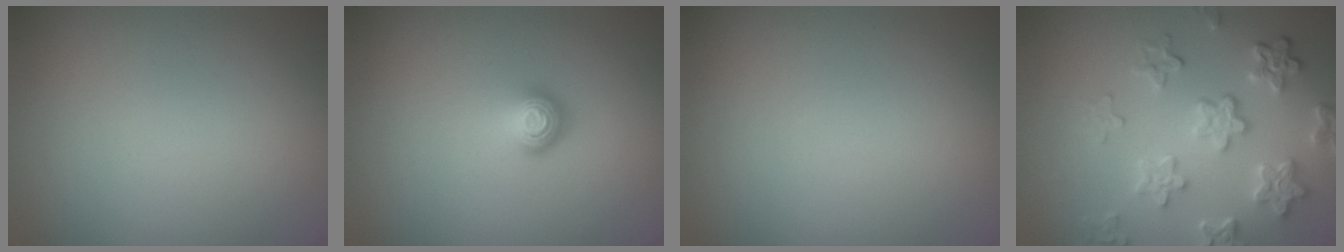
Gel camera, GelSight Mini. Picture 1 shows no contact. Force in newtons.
{"total": 1.8, "press": 1.1, "slide": 1.4}
{"total": 0.0}
{"total": 6.0, "press": 4.5, "slide": 4.0}